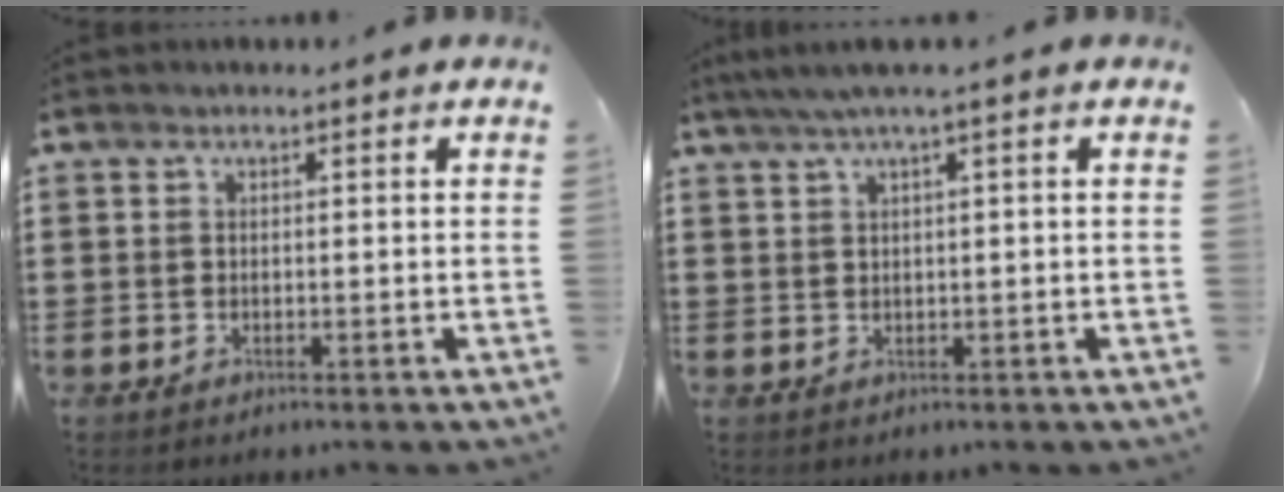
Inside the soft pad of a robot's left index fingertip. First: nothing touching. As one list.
[{"total": 2.2, "force": [0.7, -0.2, 2.0], "torque": [-0.038, -0.002, 0.011]}]